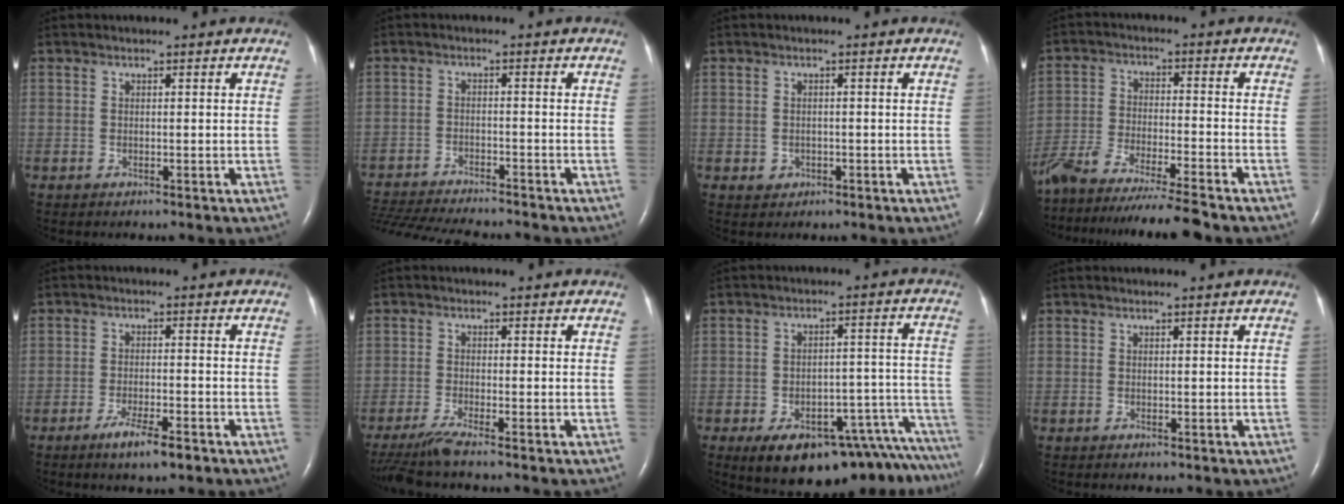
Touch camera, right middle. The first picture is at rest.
{"total": 16.7, "force": [-15.1, 2.5, 6.6], "torque": [-0.167, -0.025, -0.226]}
{"total": 1.5, "force": [-0.5, 1.3, 0.3], "torque": [-0.005, 0.004, -0.004]}
{"total": 17.8, "force": [-15.8, 0.0, 8.1], "torque": [-0.152, -0.038, -0.268]}
{"total": 5.0, "force": [-3.3, 0.6, 3.7], "torque": [-0.074, -0.007, -0.055]}
{"total": 5.2, "force": [-4.3, -0.8, 2.8], "torque": [-0.055, -0.021, -0.081]}
{"total": 18.5, "force": [-14.5, 6.6, 9.4], "torque": [-0.053, 0.042, -0.182]}
{"total": 0.0}